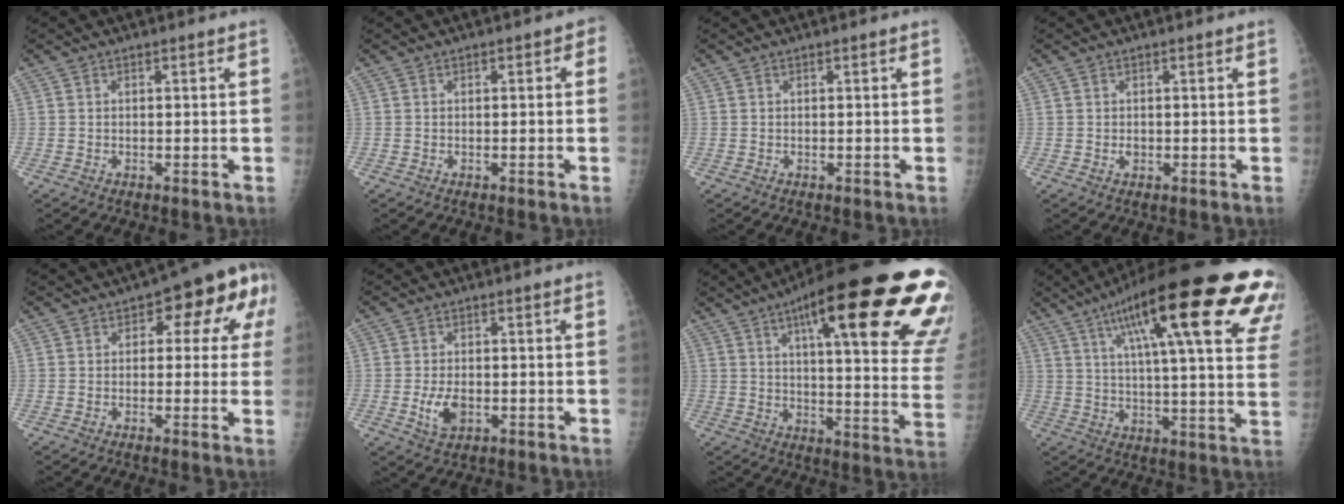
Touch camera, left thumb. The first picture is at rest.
{"total": 1.5, "force": [0.0, 1.1, 1.1], "torque": [0.003, 0.006, -0.009]}
{"total": 0.0}
{"total": 0.9, "force": [-0.1, 0.7, 0.4], "torque": [-0.002, 0.001, -0.001]}
{"total": 10.6, "force": [3.4, 5.5, 8.4], "torque": [-0.054, 0.014, 0.029]}
{"total": 4.7, "force": [-1.2, 2.9, 3.5], "torque": [-0.063, -0.002, -0.017]}
{"total": 33.1, "force": [16.7, 7.7, 27.5], "torque": [-0.277, -0.020, 0.231]}
{"total": 31.4, "force": [15.5, 6.9, 26.4], "torque": [-0.322, 0.003, 0.220]}